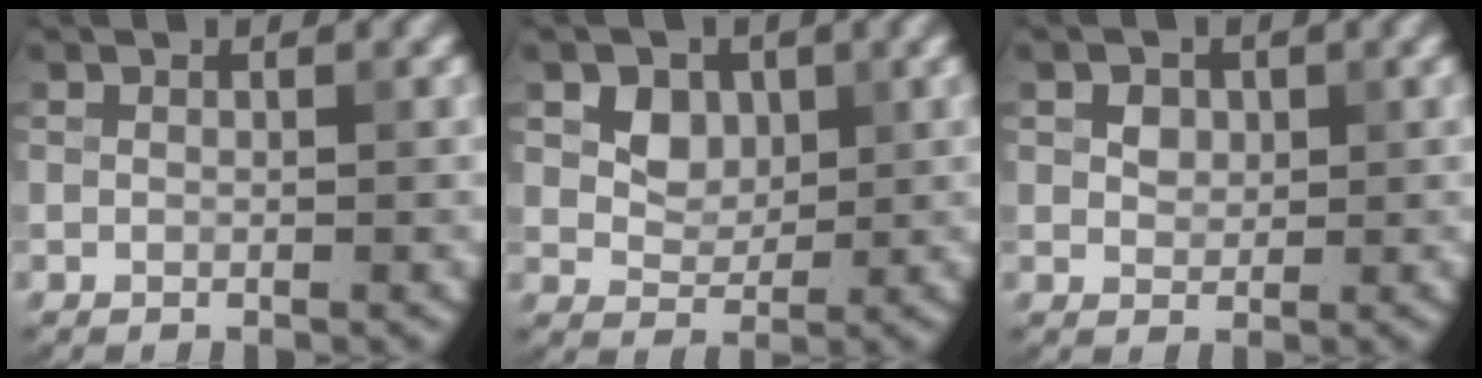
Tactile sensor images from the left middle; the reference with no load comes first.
{"total": 2.8, "force": [0.7, 2.2, 1.5], "torque": [-0.028, 0.000, 0.014]}
{"total": 3.6, "force": [1.8, 2.3, 2.1], "torque": [-0.047, 0.011, 0.024]}